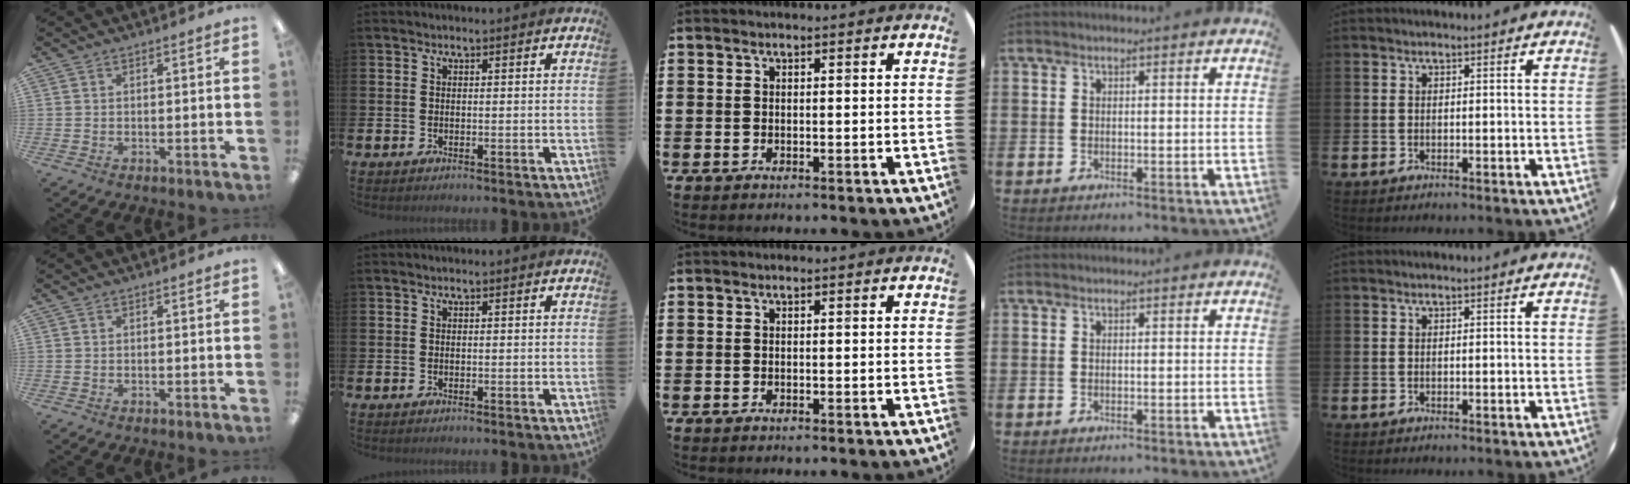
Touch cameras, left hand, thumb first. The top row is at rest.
{}